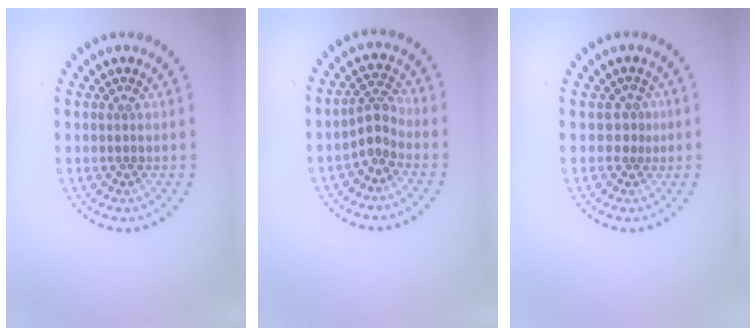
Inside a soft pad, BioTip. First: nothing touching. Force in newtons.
{"total": 2.3, "press": 1.7, "slide": 1.6}
{"total": 1.1, "press": 0.5, "slide": 0.9}